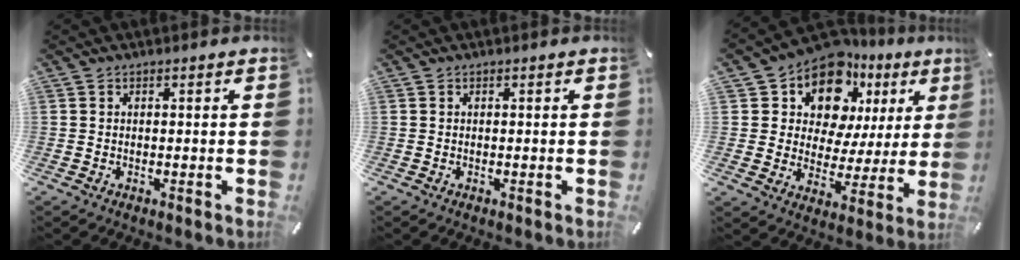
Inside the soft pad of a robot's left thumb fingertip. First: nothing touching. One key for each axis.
{"total": 0.0}
{"total": 13.9, "fx": 9.6, "fy": 8.4, "fz": 5.5, "tx": -0.112, "ty": -0.073, "tz": 0.173}